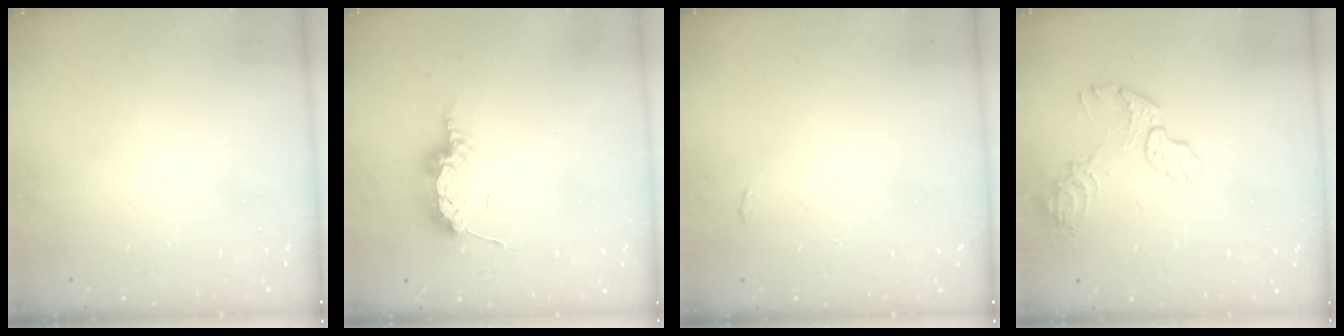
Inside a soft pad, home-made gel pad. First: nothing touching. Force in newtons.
{"total": 7.8, "press": 7.6, "slide": 1.6}
{"total": 2.2, "press": 2.2, "slide": 0.3}
{"total": 10.7, "press": 10.7, "slide": 0.7}